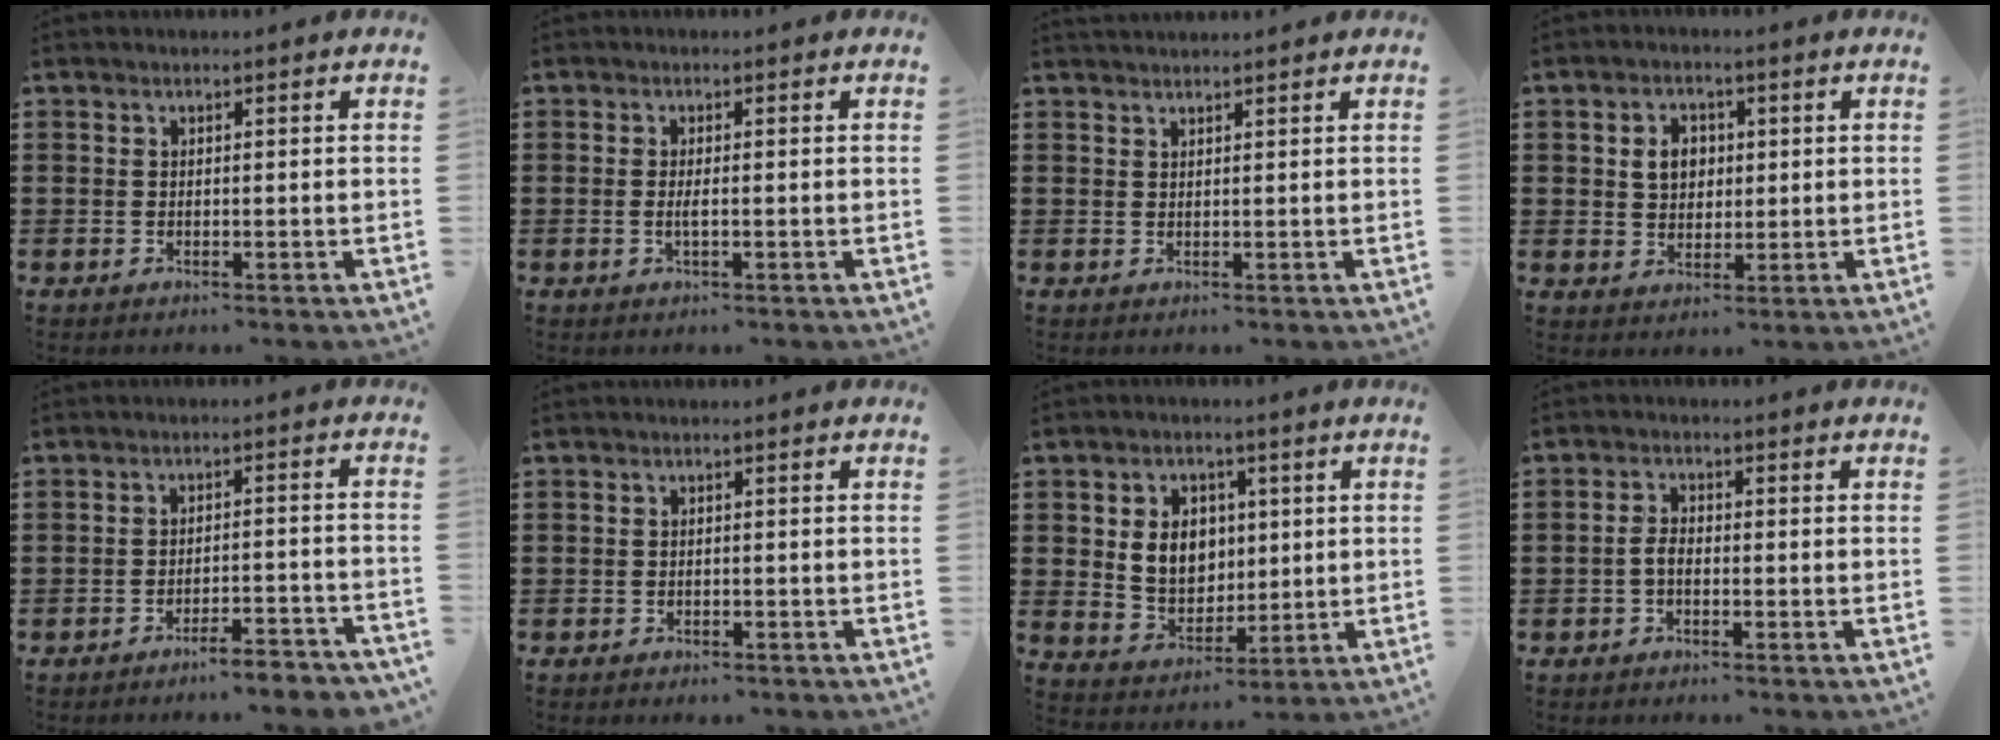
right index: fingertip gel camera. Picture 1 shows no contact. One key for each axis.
{"total": 1.7, "fx": -0.3, "fy": 0.4, "fz": 1.6, "tx": -0.038, "ty": -0.003, "tz": -0.008}
{"total": 1.1, "fx": 1.1, "fy": -0.1, "fz": -0.2, "tx": 0.001, "ty": -0.001, "tz": 0.023}
{"total": 4.1, "fx": 0.8, "fy": 3.2, "fz": 2.3, "tx": -0.049, "ty": 0.009, "tz": 0.008}
{"total": 3.9, "fx": -3.7, "fy": -0.3, "fz": 1.4, "tx": -0.024, "ty": -0.004, "tz": -0.073}
{"total": 0.8, "fx": -0.8, "fy": 0.2, "fz": 0.0, "tx": -0.001, "ty": 0.002, "tz": -0.018}
{"total": 6.8, "fx": 1.1, "fy": 5.5, "fz": 3.8, "tx": -0.076, "ty": 0.010, "tz": 0.017}
{"total": 2.2, "fx": -0.9, "fy": 1.0, "fz": 1.8, "tx": -0.051, "ty": -0.004, "tz": -0.022}